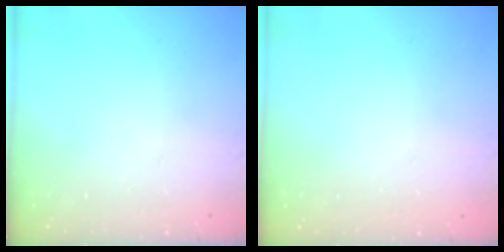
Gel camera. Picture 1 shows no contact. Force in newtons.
{"total": 0.0}